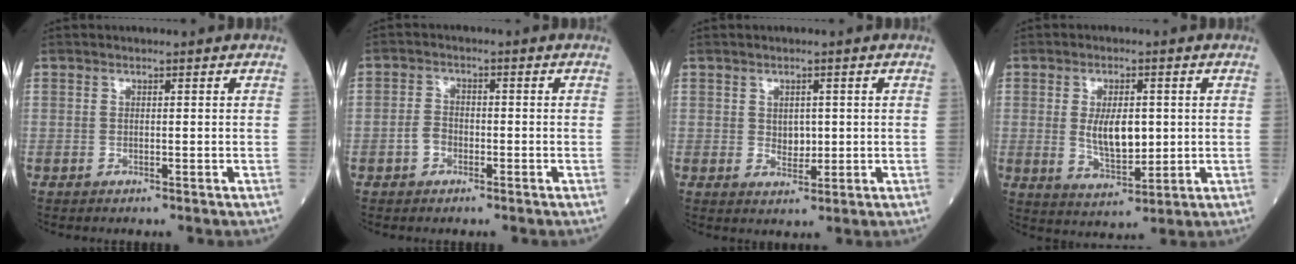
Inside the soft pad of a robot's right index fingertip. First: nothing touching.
{"total": 2.7, "force": [-1.3, 1.9, 1.4], "torque": [-0.024, 0.007, -0.026]}
{"total": 2.6, "force": [0.3, 1.8, 1.9], "torque": [-0.025, -0.004, 0.008]}
{"total": 7.5, "force": [0.5, 3.2, 6.7], "torque": [-0.124, -0.007, 0.016]}